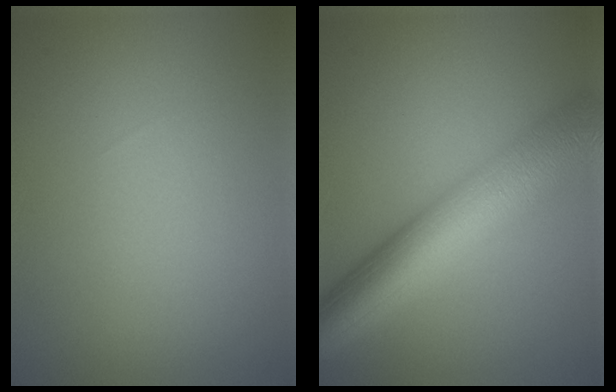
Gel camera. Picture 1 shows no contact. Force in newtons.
{"total": 10.0, "press": 10.0, "slide": 0.3}